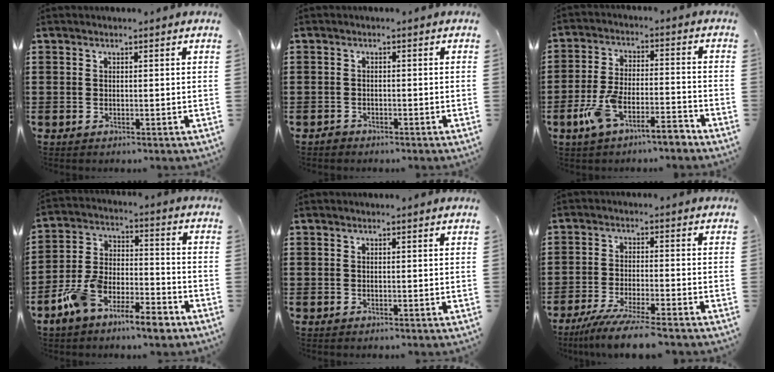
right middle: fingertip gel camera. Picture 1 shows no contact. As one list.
[{"total": 0.9, "force": [-0.9, 0.4, 0.0], "torque": [-0.003, 0.002, -0.020]}, {"total": 7.7, "force": [-5.7, 1.6, 5.0], "torque": [-0.114, -0.004, -0.111]}, {"total": 9.6, "force": [-7.6, 3.3, 4.8], "torque": [-0.103, 0.018, -0.150]}, {"total": 0.0}, {"total": 5.7, "force": [-4.9, -0.3, 2.8], "torque": [-0.063, -0.021, -0.096]}]